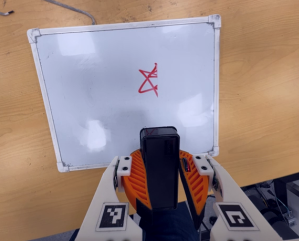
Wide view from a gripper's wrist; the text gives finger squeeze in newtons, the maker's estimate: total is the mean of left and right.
{"total": 11.3, "left": 11.2, "right": 11.3}